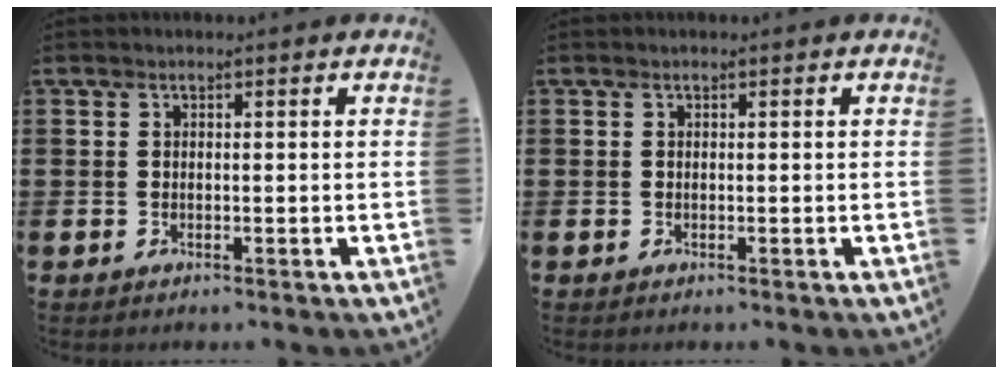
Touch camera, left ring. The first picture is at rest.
{"total": 0.0}